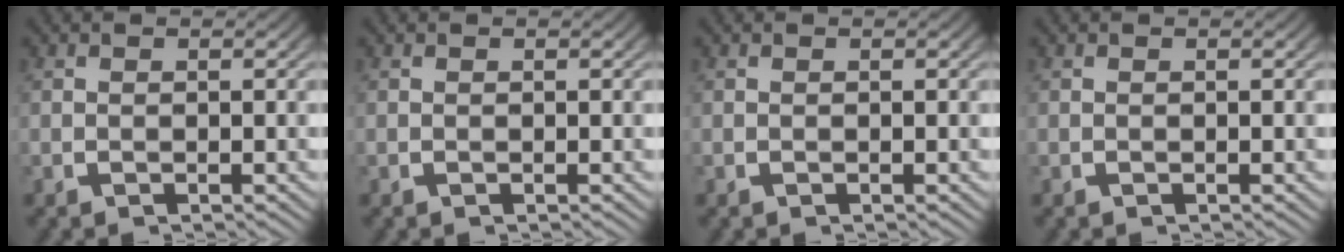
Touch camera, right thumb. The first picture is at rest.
{"total": 0.0}
{"total": 0.0}
{"total": 0.0}